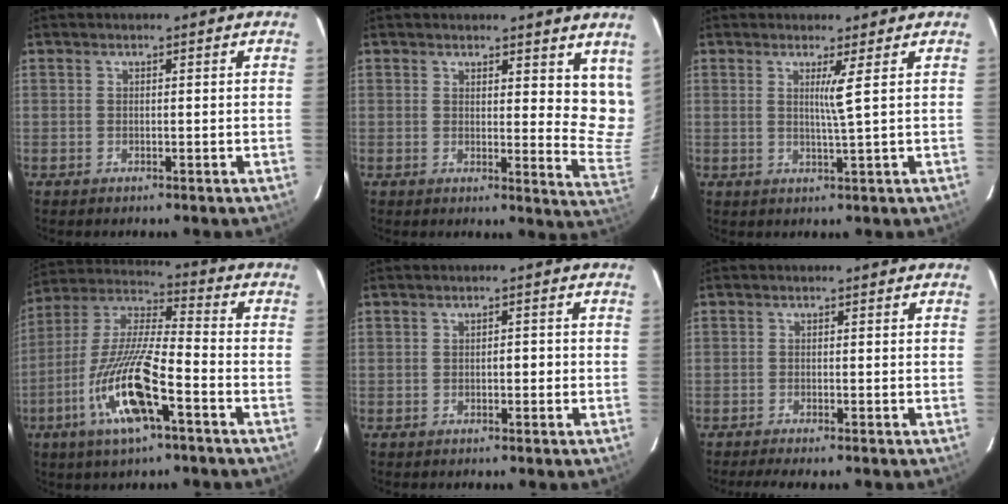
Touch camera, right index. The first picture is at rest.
{"total": 10.4, "force": [8.1, 3.0, 5.7], "torque": [-0.050, -0.039, 0.080]}
{"total": 2.5, "force": [0.9, -1.1, 2.1], "torque": [-0.041, -0.010, 0.020]}
{"total": 15.5, "force": [-6.5, 2.5, 13.9], "torque": [-0.288, -0.010, -0.121]}
{"total": 1.3, "force": [-0.3, 0.6, 1.1], "torque": [-0.012, 0.005, -0.006]}
{"total": 2.0, "force": [-1.4, 0.1, 1.4], "torque": [-0.023, -0.004, -0.026]}